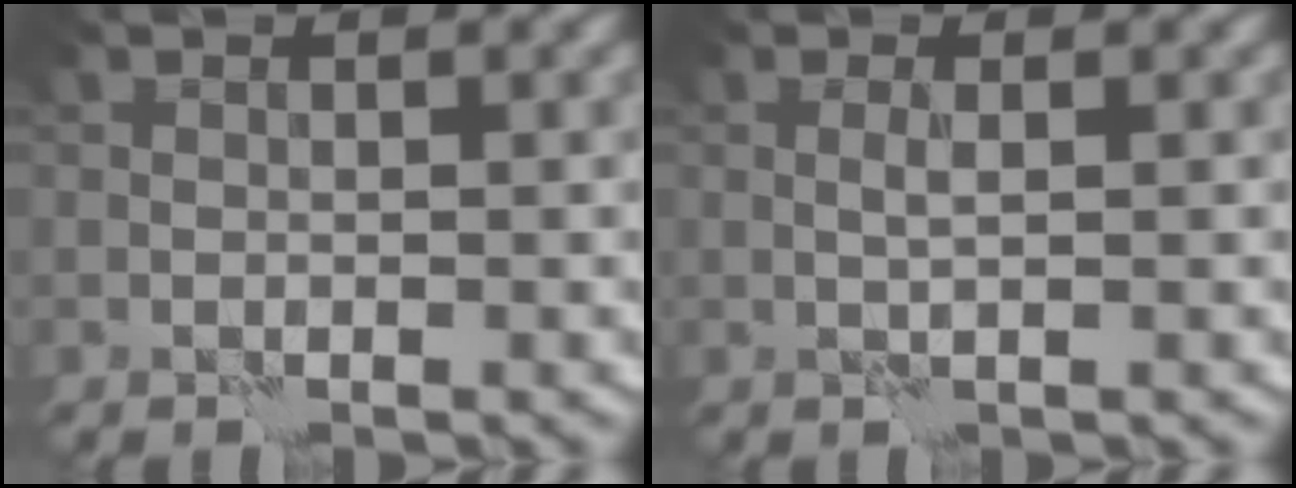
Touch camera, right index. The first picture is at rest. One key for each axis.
{"total": 0.9, "fx": 0.1, "fy": 0.0, "fz": 0.9, "tx": -0.020, "ty": 0.003, "tz": 0.001}